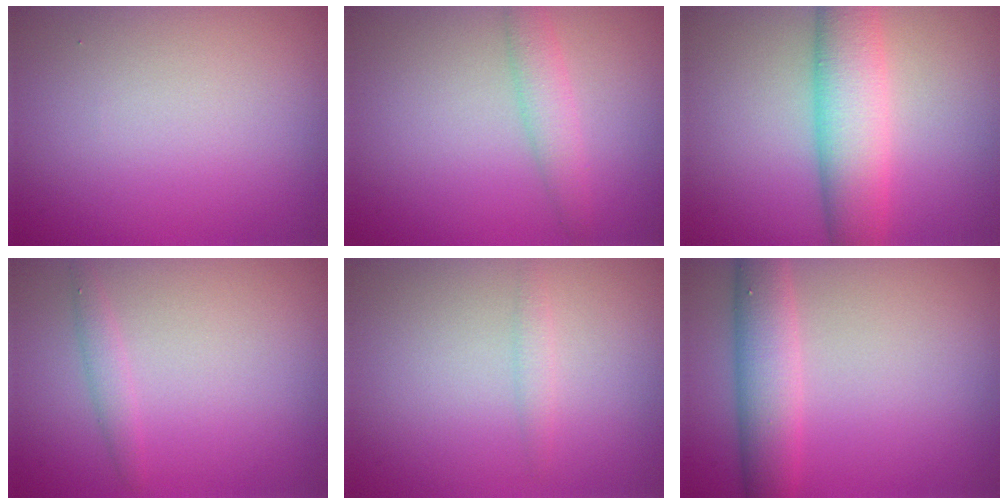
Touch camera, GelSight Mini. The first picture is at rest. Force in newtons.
{"total": 2.3, "press": 2.3, "slide": 0.0}
{"total": 6.5, "press": 6.5, "slide": 0.2}
{"total": 1.3, "press": 1.3, "slide": 0.1}
{"total": 0.9, "press": 0.9, "slide": 0.1}
{"total": 4.9, "press": 4.9, "slide": 0.1}